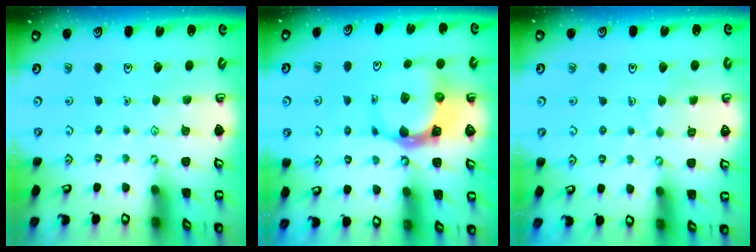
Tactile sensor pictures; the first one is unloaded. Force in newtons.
{"total": 8.2, "press": 8.1, "slide": 1.3}
{"total": 3.9, "press": 3.9, "slide": 0.3}